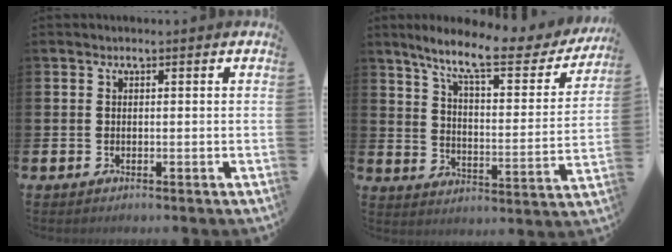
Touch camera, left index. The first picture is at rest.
{"total": 10.1, "force": [8.1, 2.2, 5.7], "torque": [-0.130, -0.045, 0.129]}